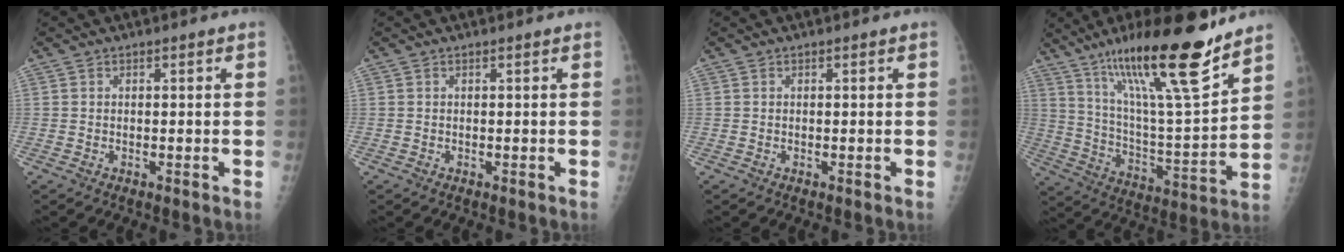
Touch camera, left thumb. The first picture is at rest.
{"total": 0.0}
{"total": 0.0}
{"total": 24.0, "force": [16.6, 3.4, 17.1], "torque": [-0.266, -0.073, 0.284]}